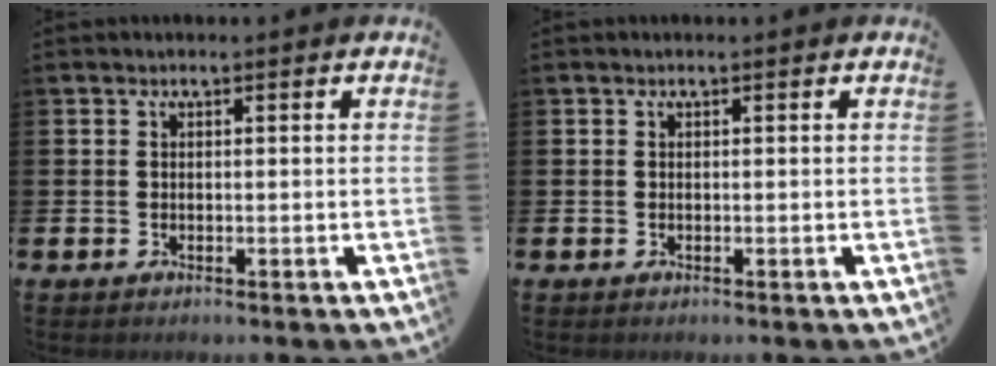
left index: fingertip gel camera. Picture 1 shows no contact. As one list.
[{"total": 0.0}]